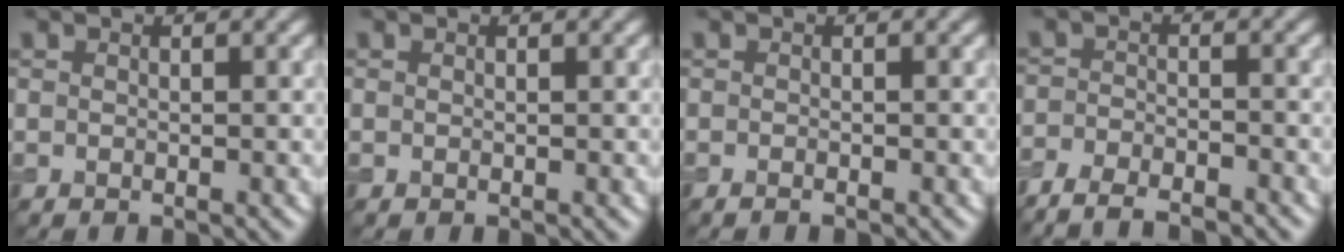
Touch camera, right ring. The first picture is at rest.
{"total": 0.0}
{"total": 0.6, "force": [-0.4, 0.1, 0.4], "torque": [-0.006, -0.002, -0.007]}
{"total": 6.8, "force": [-6.2, 1.9, 2.3], "torque": [-0.032, -0.012, -0.098]}